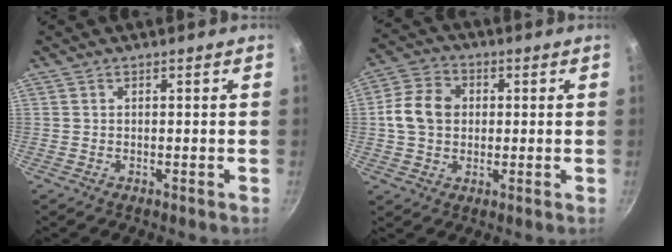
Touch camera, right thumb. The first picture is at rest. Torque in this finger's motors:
{"motor_torque": [-0.29, 0.35, 0.10, -0.11, 0.16]}